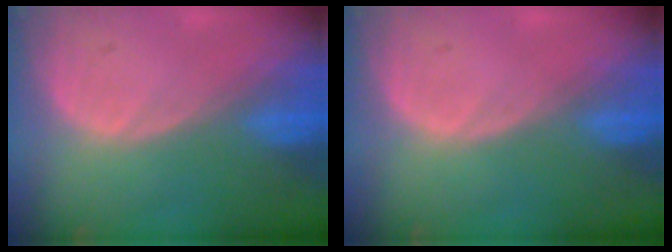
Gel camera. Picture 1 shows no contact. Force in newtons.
{"total": 0.0}